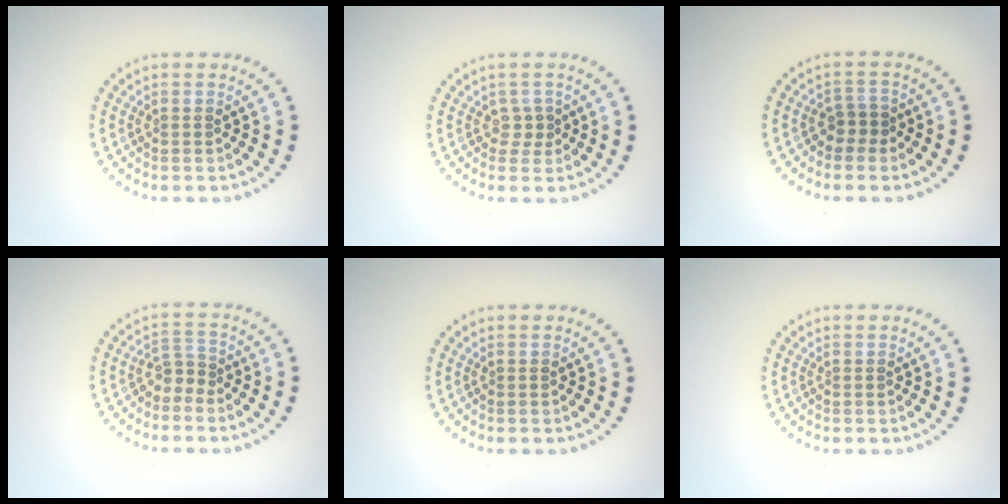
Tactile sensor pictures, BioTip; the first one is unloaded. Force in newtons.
{"total": 1.1, "press": 0.8, "slide": 0.7}
{"total": 1.6, "press": 1.3, "slide": 0.9}
{"total": 1.8, "press": 1.2, "slide": 1.3}
{"total": 0.0}
{"total": 0.0}